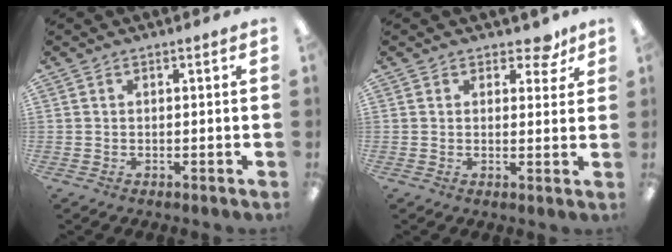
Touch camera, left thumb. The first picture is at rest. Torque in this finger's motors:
{"motor_torque": [-0.09, -0.04, -0.28, 0.11, 0.01]}